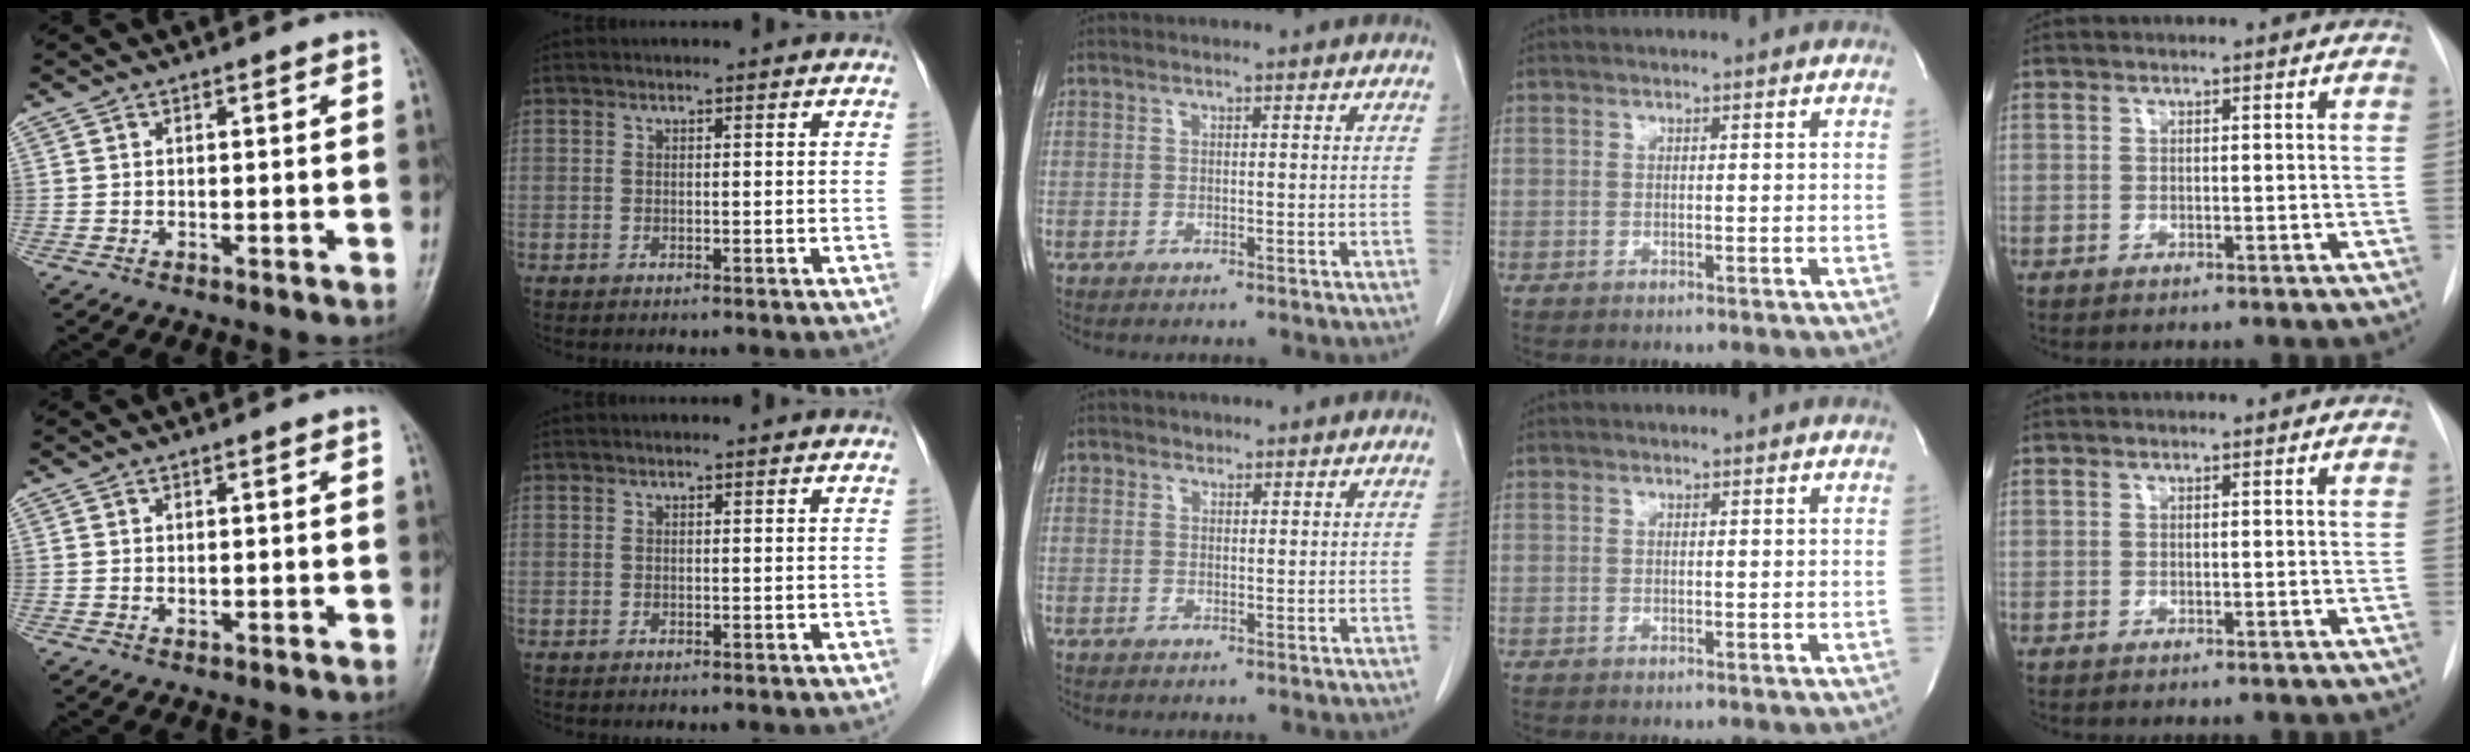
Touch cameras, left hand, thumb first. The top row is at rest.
{"thumb": {"total": 0.8, "force": [0.3, 0.5, 0.5], "torque": [-0.006, -0.003, 0.007]}, "middle": {"total": 1.1, "force": [0.7, 0.8, 0.0], "torque": [0.005, -0.003, 0.007]}}